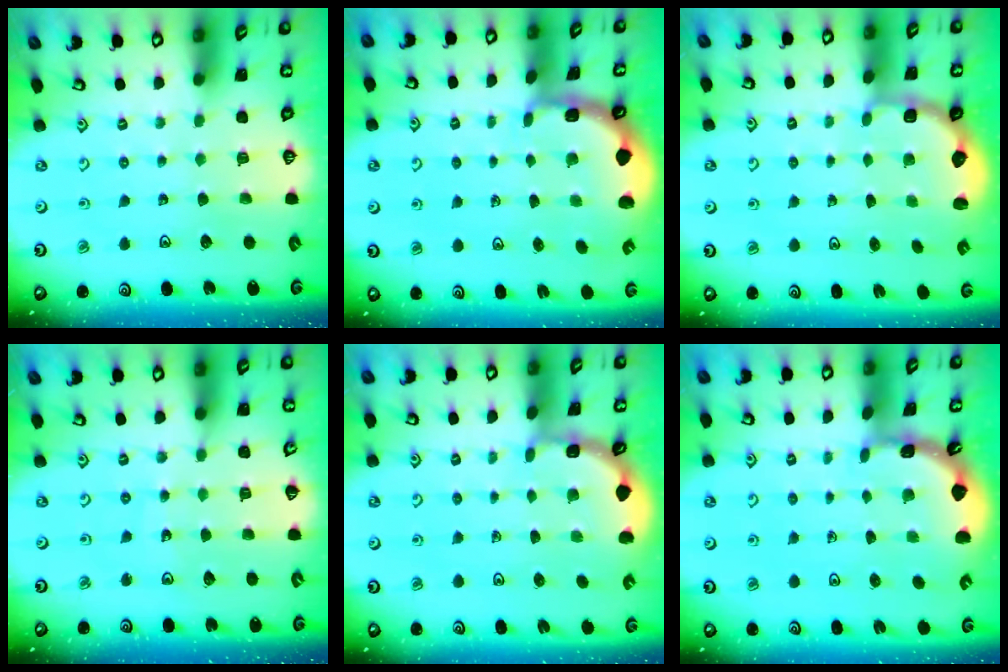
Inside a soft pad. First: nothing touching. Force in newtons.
{"total": 1.6, "press": 1.4, "slide": 0.7}
{"total": 2.6, "press": 2.1, "slide": 1.5}
{"total": 7.2, "press": 7.0, "slide": 1.4}
{"total": 2.1, "press": 2.1, "slide": 0.2}
{"total": 1.6, "press": 1.6, "slide": 0.1}